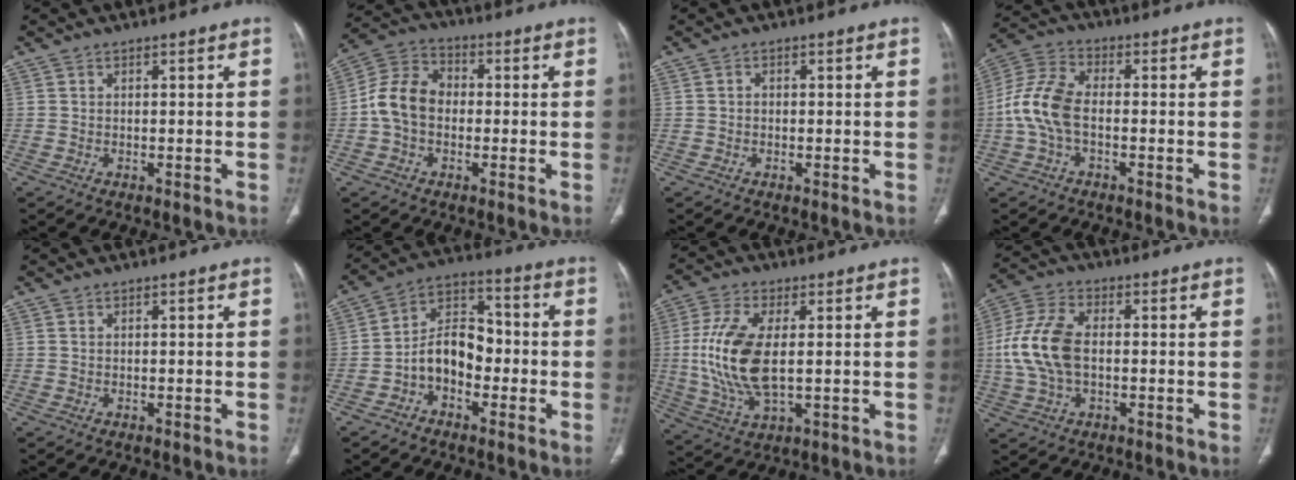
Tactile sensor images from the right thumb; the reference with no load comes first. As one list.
[{"total": 9.6, "force": [-0.8, 7.3, 6.2], "torque": [-0.110, 0.033, -0.028]}, {"total": 0.6, "force": [-0.2, 0.5, 0.3], "torque": [-0.001, 0.001, -0.005]}, {"total": 9.7, "force": [-1.5, 5.5, 7.8], "torque": [-0.177, 0.029, -0.037]}, {"total": 0.0}, {"total": 10.5, "force": [-3.0, 7.4, 6.9], "torque": [-0.093, 0.045, -0.065]}, {"total": 13.8, "force": [0.6, 6.5, 12.1], "torque": [-0.266, -0.008, 0.017]}, {"total": 11.9, "force": [-0.3, 7.1, 9.6], "torque": [-0.212, 0.018, -0.007]}]